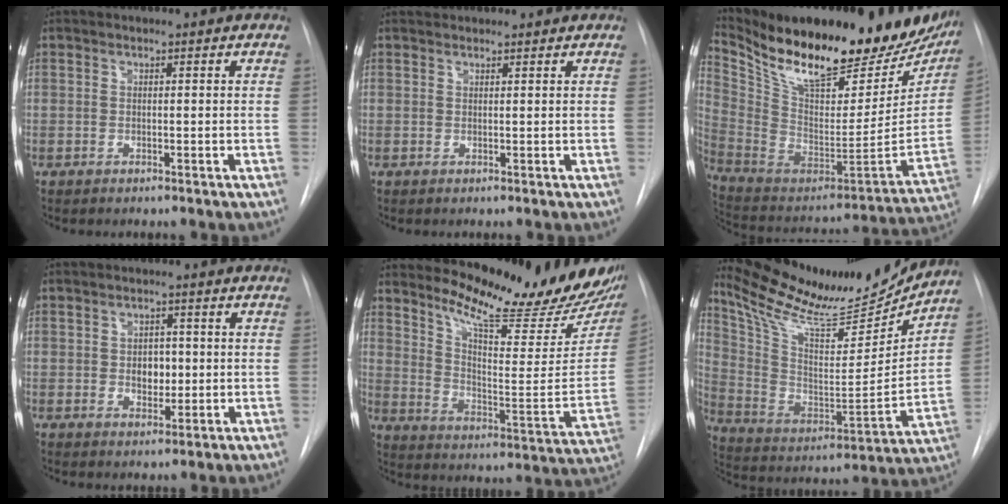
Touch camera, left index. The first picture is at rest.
{"total": 3.0, "force": [2.9, 0.5, 0.4], "torque": [-0.007, 0.032, 0.042]}
{"total": 32.8, "force": [25.2, 10.1, 18.3], "torque": [-0.314, -0.024, 0.376]}
{"total": 3.4, "force": [0.1, 2.5, 2.4], "torque": [-0.031, 0.002, 0.006]}
{"total": 22.3, "force": [19.4, 3.3, 10.6], "torque": [-0.160, -0.093, 0.262]}
{"total": 22.9, "force": [20.6, 3.8, 9.3], "torque": [-0.172, -0.033, 0.332]}